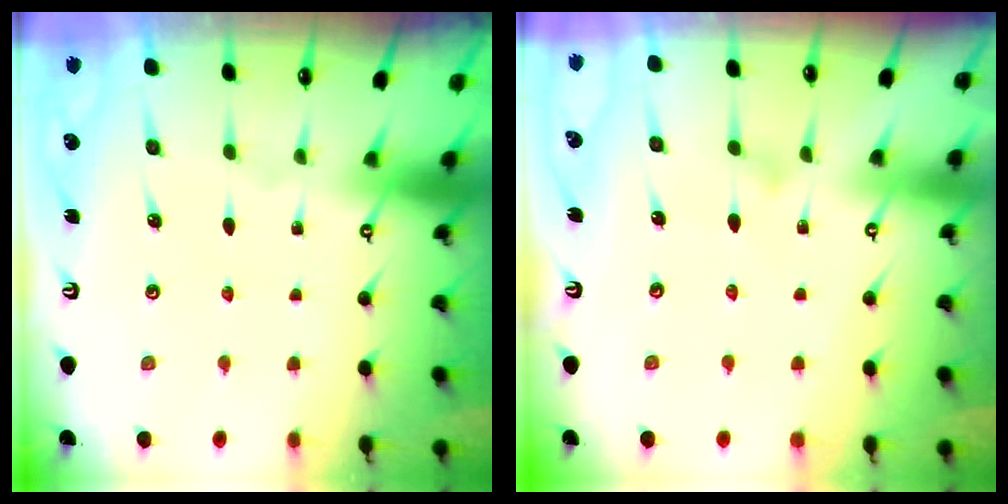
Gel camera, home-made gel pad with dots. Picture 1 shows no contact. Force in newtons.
{"total": 7.6, "press": 7.6, "slide": 0.5}